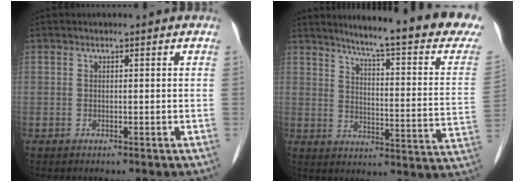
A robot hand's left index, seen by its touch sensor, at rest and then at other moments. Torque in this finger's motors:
{"motor_torque": [0.05, -0.51, 0.04, 0.04]}